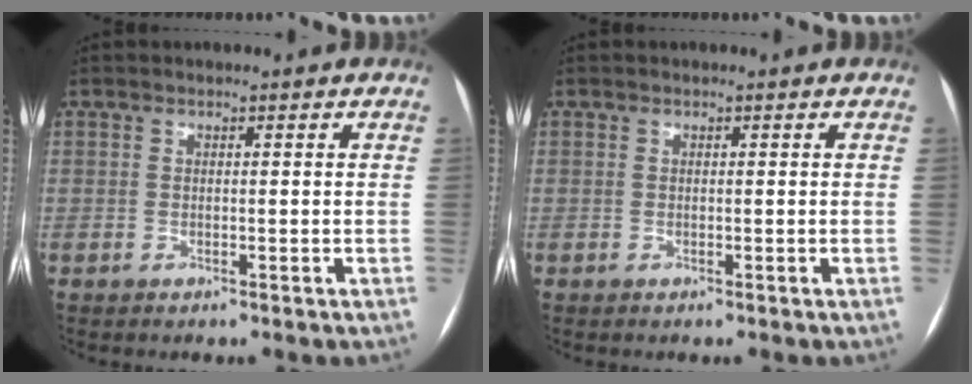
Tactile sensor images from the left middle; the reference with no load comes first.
{"total": 0.0}